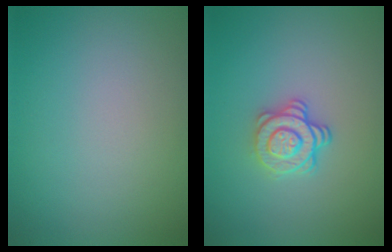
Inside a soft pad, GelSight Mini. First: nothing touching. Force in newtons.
{"total": 3.0, "press": 2.6, "slide": 1.4}